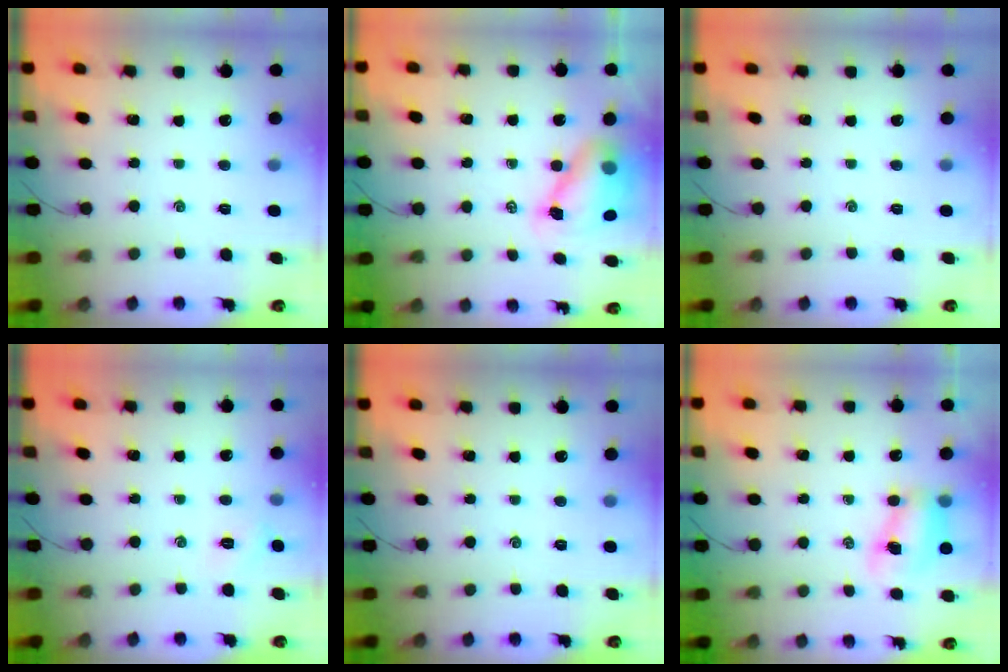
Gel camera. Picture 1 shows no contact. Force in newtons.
{"total": 9.2, "press": 9.0, "slide": 1.6}
{"total": 0.0}
{"total": 3.0, "press": 2.9, "slide": 0.8}
{"total": 0.0}
{"total": 8.4, "press": 8.3, "slide": 1.2}